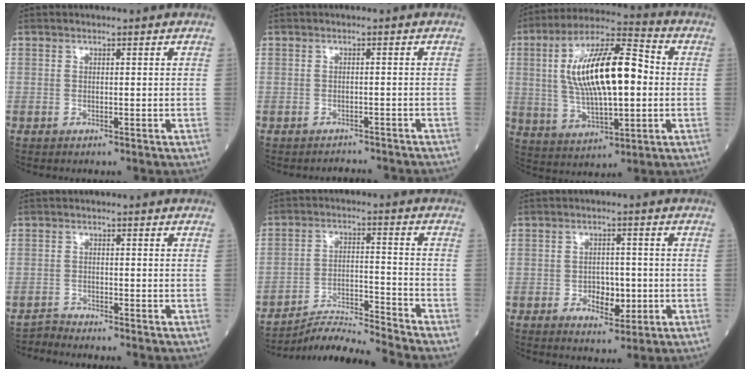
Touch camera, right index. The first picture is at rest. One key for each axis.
{"total": 3.2, "fx": -3.2, "fy": 0.5, "fz": 0.5, "tx": 0.001, "ty": 0.002, "tz": -0.036}
{"total": 17.8, "fx": 1.5, "fy": 5.4, "fz": 16.9, "tx": -0.312, "ty": 0.022, "tz": 0.025}
{"total": 1.8, "fx": -1.6, "fy": -0.6, "fz": -0.7, "tx": 0.021, "ty": -0.010, "tz": -0.031}
{"total": 9.1, "fx": -8.6, "fy": -2.7, "fz": 0.6, "tx": -0.009, "ty": 0.006, "tz": -0.157}
{"total": 4.8, "fx": -1.3, "fy": 2.7, "fz": 3.8, "tx": -0.053, "ty": 0.002, "tz": -0.014}